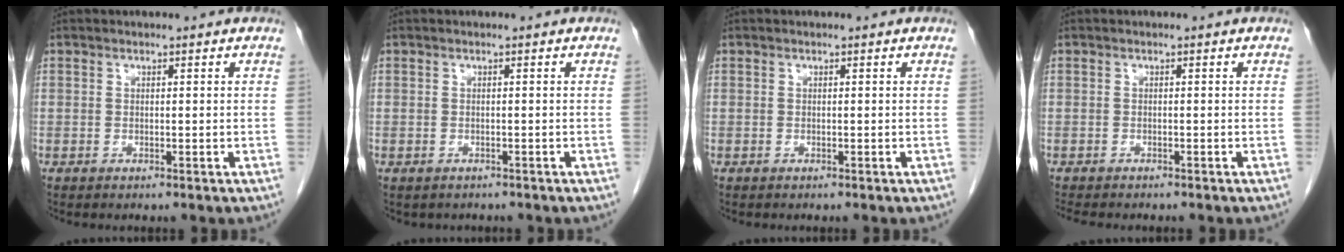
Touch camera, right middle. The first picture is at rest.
{"total": 1.6, "force": [-1.4, 0.9, 0.1], "torque": [-0.010, -0.002, -0.017]}
{"total": 0.0}
{"total": 4.5, "force": [-3.9, 1.1, 1.9], "torque": [-0.029, -0.009, -0.055]}